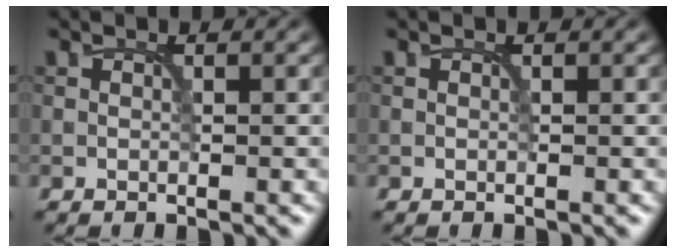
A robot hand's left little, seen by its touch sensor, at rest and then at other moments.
{"total": 0.0}